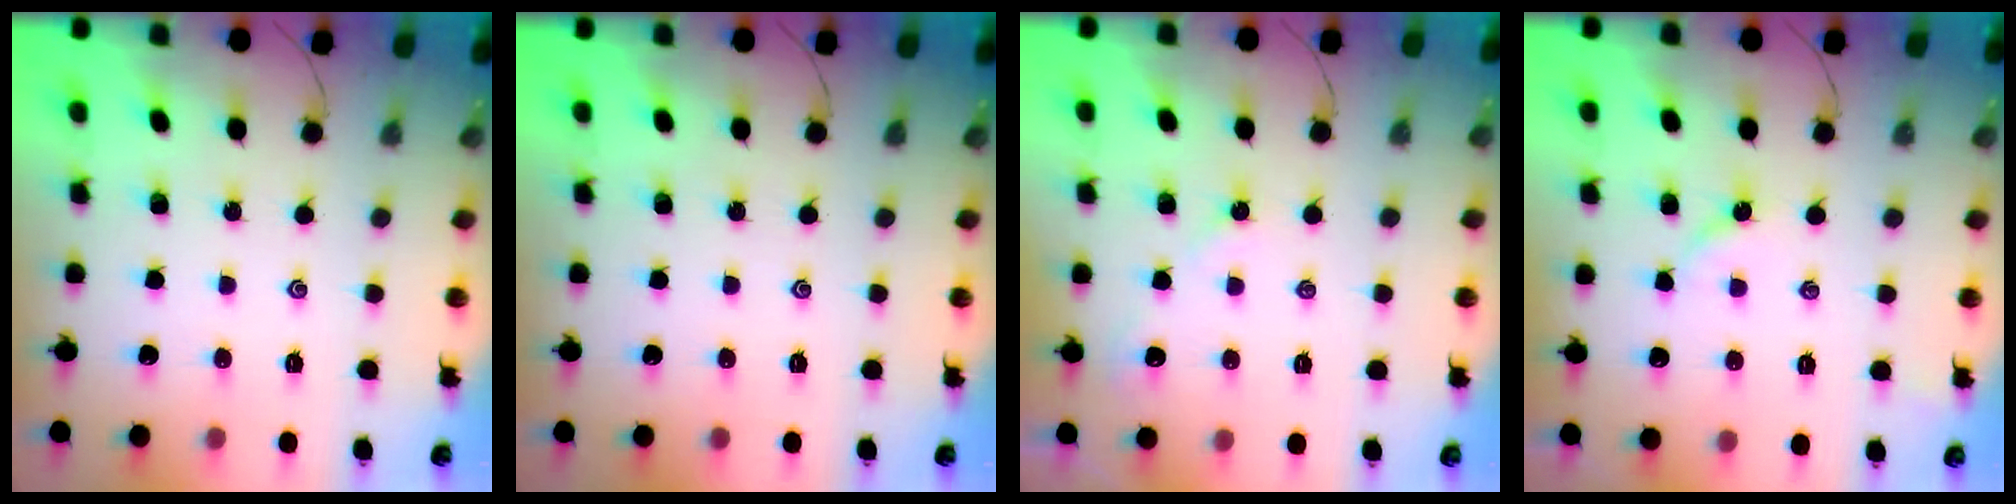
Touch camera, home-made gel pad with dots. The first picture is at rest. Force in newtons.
{"total": 0.0}
{"total": 4.6, "press": 4.6, "slide": 0.4}
{"total": 2.7, "press": 2.7, "slide": 0.4}